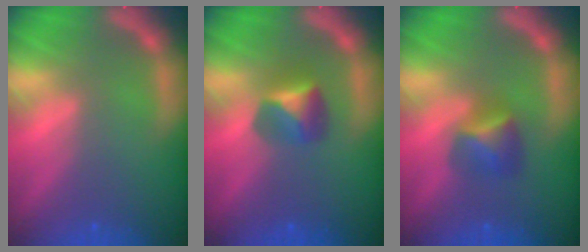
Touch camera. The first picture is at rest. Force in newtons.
{"total": 2.9}
{"total": 2.9}